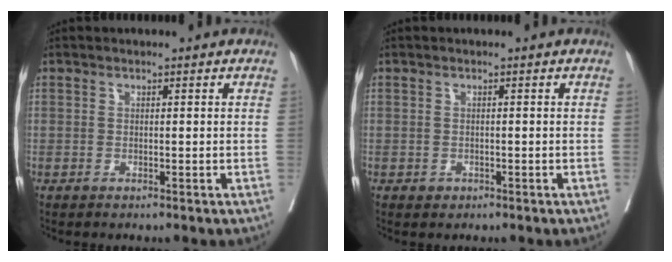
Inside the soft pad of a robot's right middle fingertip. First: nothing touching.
{"total": 0.8, "force": [-0.4, 0.7, 0.2], "torque": [-0.003, 0.003, -0.002]}